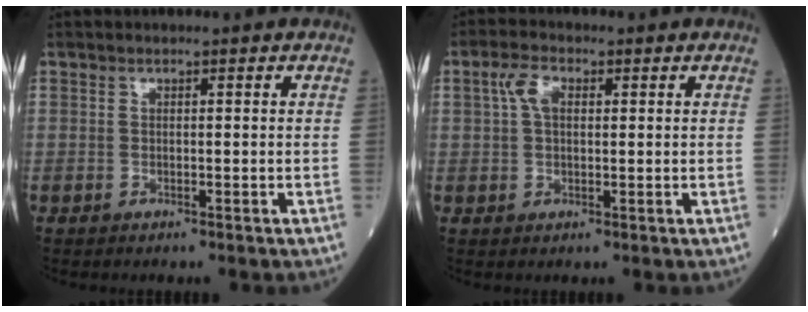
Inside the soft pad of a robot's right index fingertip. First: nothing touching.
{"total": 3.7, "force": [1.1, 2.0, 2.9], "torque": [-0.068, 0.015, 0.022]}